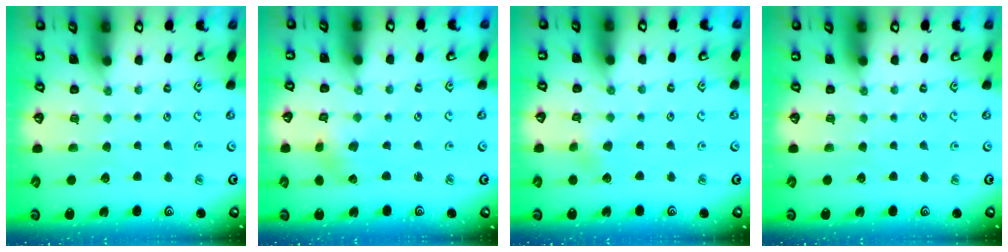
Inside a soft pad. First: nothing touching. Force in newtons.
{"total": 2.0, "press": 2.0, "slide": 0.2}
{"total": 2.5, "press": 2.5, "slide": 0.4}
{"total": 0.0}